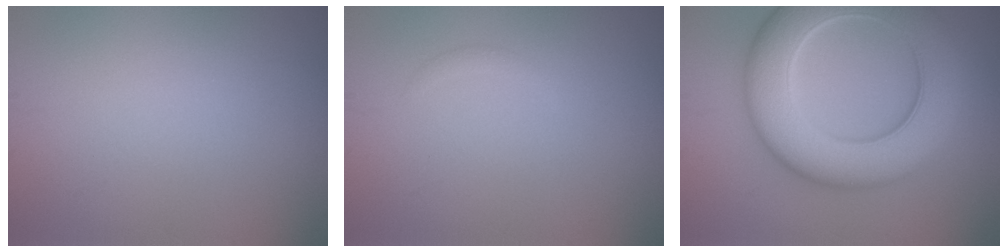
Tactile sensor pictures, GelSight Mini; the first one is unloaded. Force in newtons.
{"total": 0.6, "press": 0.6, "slide": 0.1}
{"total": 11.0, "press": 11.0, "slide": 0.6}